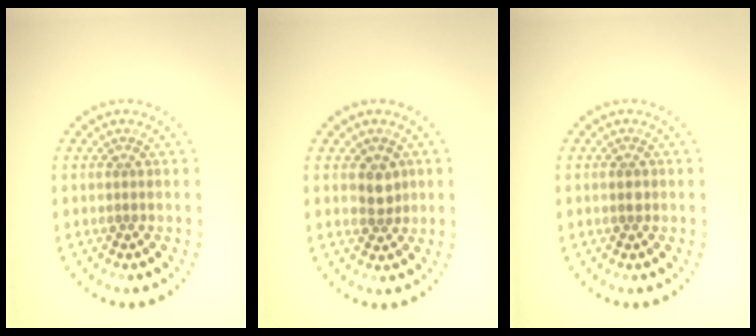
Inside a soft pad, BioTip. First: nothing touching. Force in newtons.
{"total": 1.9, "press": 1.8, "slide": 0.7}
{"total": 1.2, "press": 1.2, "slide": 0.0}